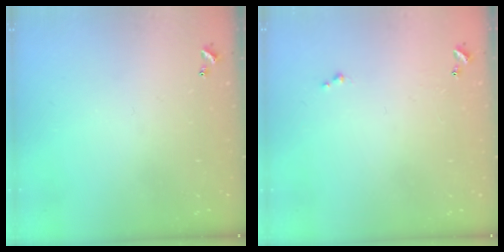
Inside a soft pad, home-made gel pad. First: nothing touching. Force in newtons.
{"total": 1.2, "press": 1.2, "slide": 0.2}